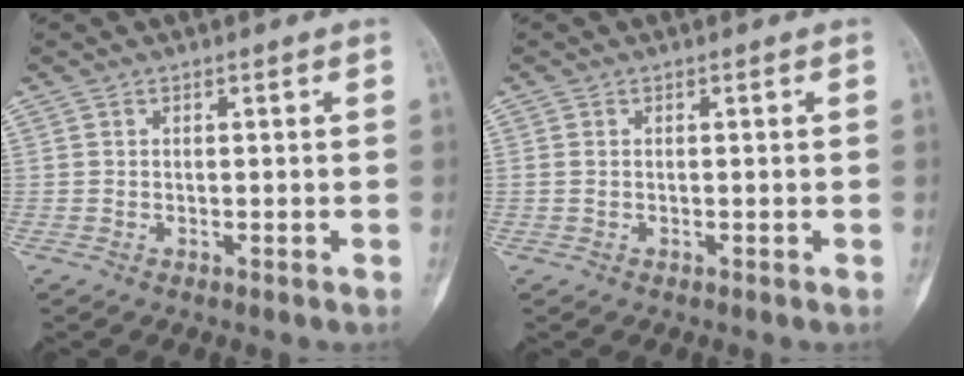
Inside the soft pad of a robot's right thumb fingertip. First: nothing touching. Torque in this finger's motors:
{"motor_torque": [0.05, 0.06, 0.41, -0.01, 0.08]}